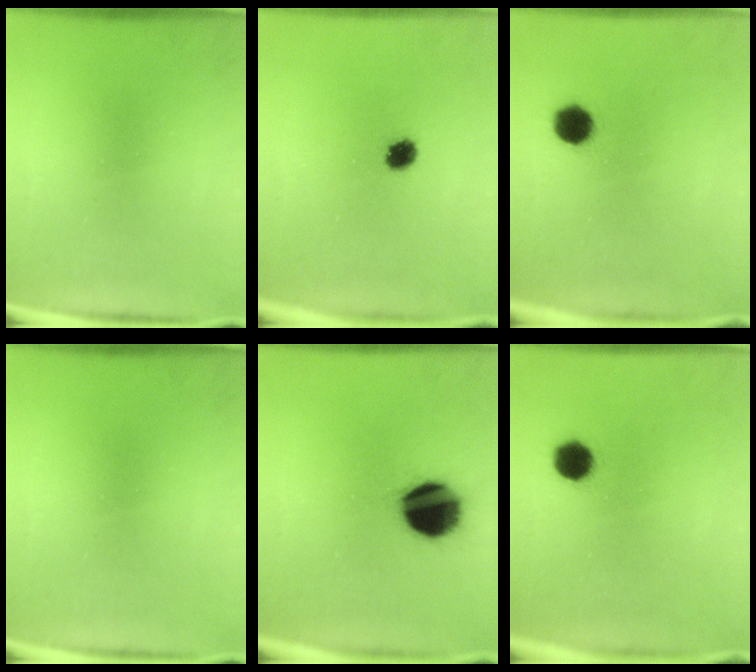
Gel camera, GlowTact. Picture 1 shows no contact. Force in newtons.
{"total": 3.4}
{"total": 5.5}
{"total": 0.0}
{"total": 17.8}
{"total": 5.5}